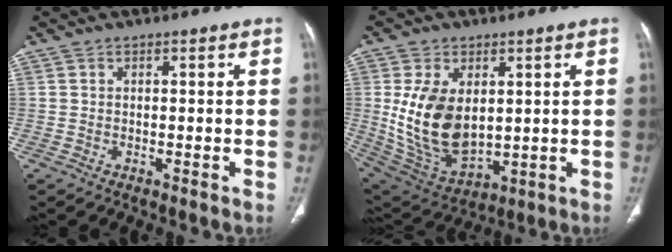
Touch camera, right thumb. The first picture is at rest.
{"total": 16.1, "force": [1.7, 9.9, 12.5], "torque": [-0.213, -0.015, 0.059]}